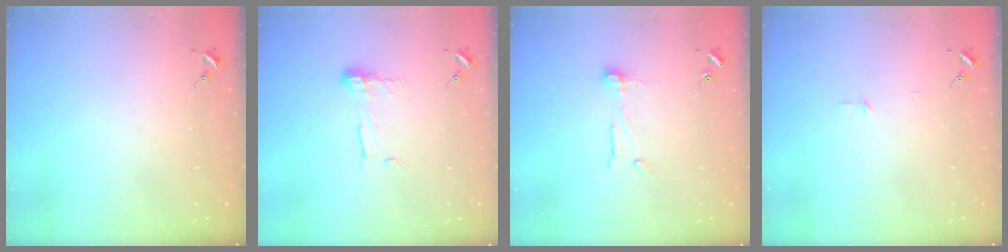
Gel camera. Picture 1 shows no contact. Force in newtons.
{"total": 8.4, "press": 8.4, "slide": 0.7}
{"total": 7.7, "press": 7.6, "slide": 0.5}
{"total": 2.7, "press": 2.7, "slide": 0.2}